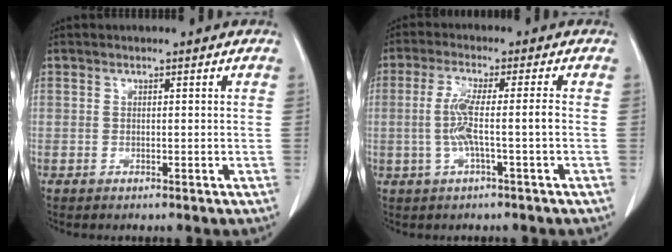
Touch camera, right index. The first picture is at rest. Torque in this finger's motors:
{"motor_torque": [0.68, -0.30, 0.19, 0.14]}